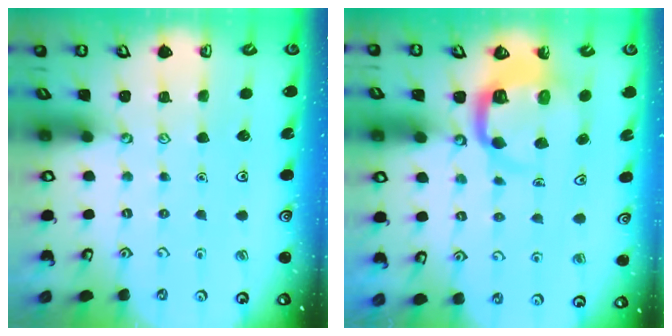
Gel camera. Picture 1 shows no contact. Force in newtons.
{"total": 6.0, "press": 5.9, "slide": 0.8}